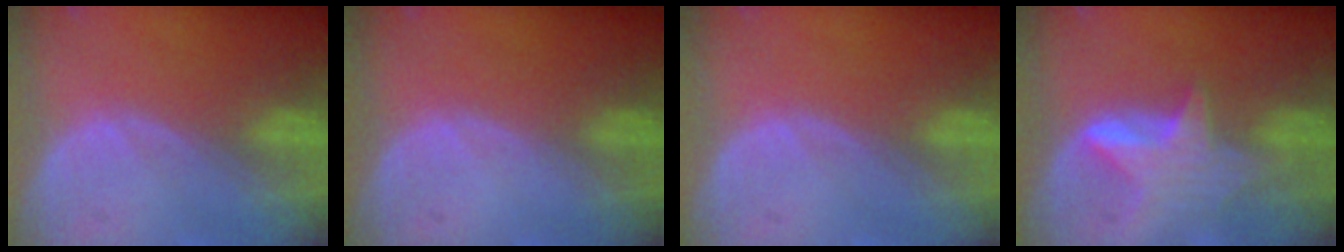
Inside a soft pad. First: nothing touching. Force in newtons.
{"total": 0.0}
{"total": 0.0}
{"total": 5.4, "press": 5.4, "slide": 0.6}